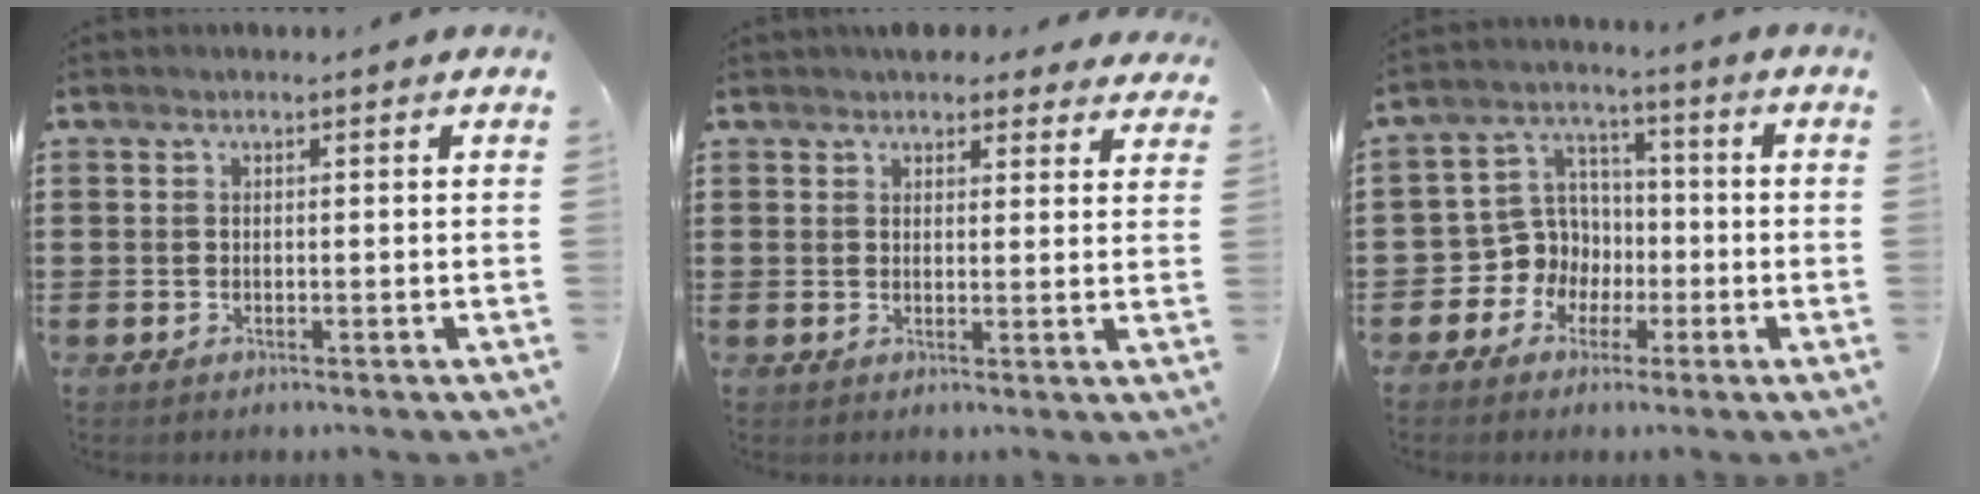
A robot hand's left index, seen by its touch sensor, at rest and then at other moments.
{"total": 3.6, "force": [3.2, 1.3, 0.8], "torque": [-0.009, -0.008, 0.057]}
{"total": 7.6, "force": [-1.2, 7.3, 1.7], "torque": [-0.081, -0.003, -0.023]}